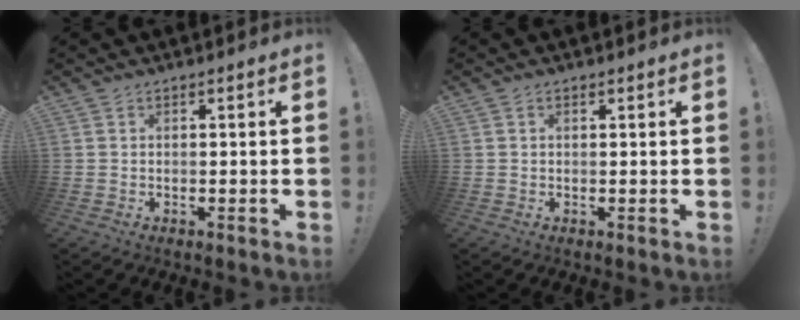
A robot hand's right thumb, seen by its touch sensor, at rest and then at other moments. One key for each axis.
{"total": 0.6, "fx": 0.4, "fy": 0.3, "fz": 0.2, "tx": 0.003, "ty": -0.002, "tz": 0.006}